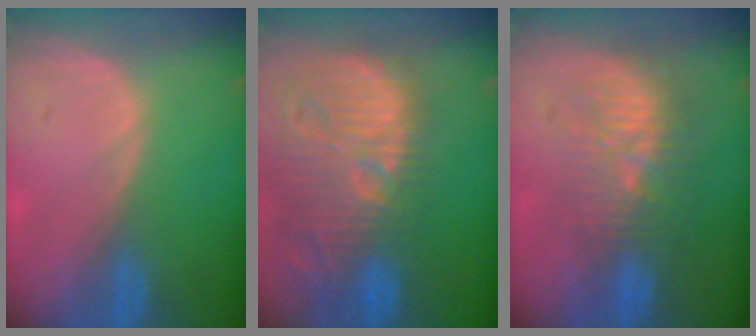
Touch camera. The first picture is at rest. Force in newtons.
{"total": 15.0, "press": 13.1, "slide": 7.2}
{"total": 9.2, "press": 8.8, "slide": 2.6}